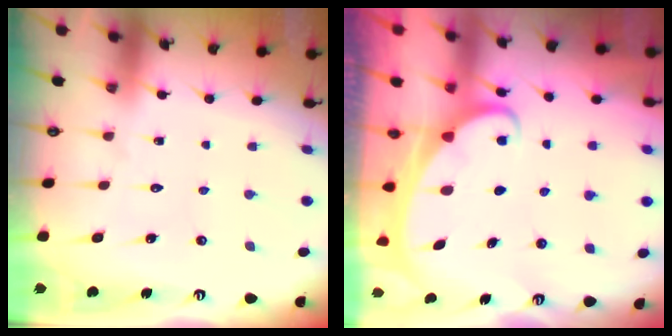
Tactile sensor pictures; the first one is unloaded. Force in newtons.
{"total": 2.1, "press": 2.1, "slide": 0.3}